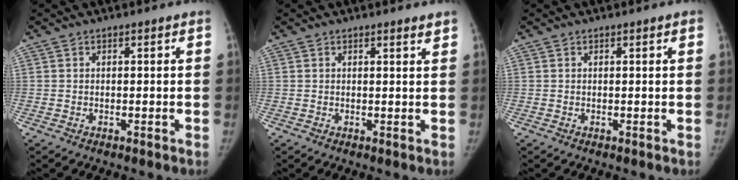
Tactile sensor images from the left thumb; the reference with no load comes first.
{"total": 1.2, "force": [1.1, 0.1, 0.6], "torque": [-0.004, -0.007, 0.013]}
{"total": 0.7, "force": [0.3, 0.1, 0.6], "torque": [-0.010, 0.001, 0.002]}